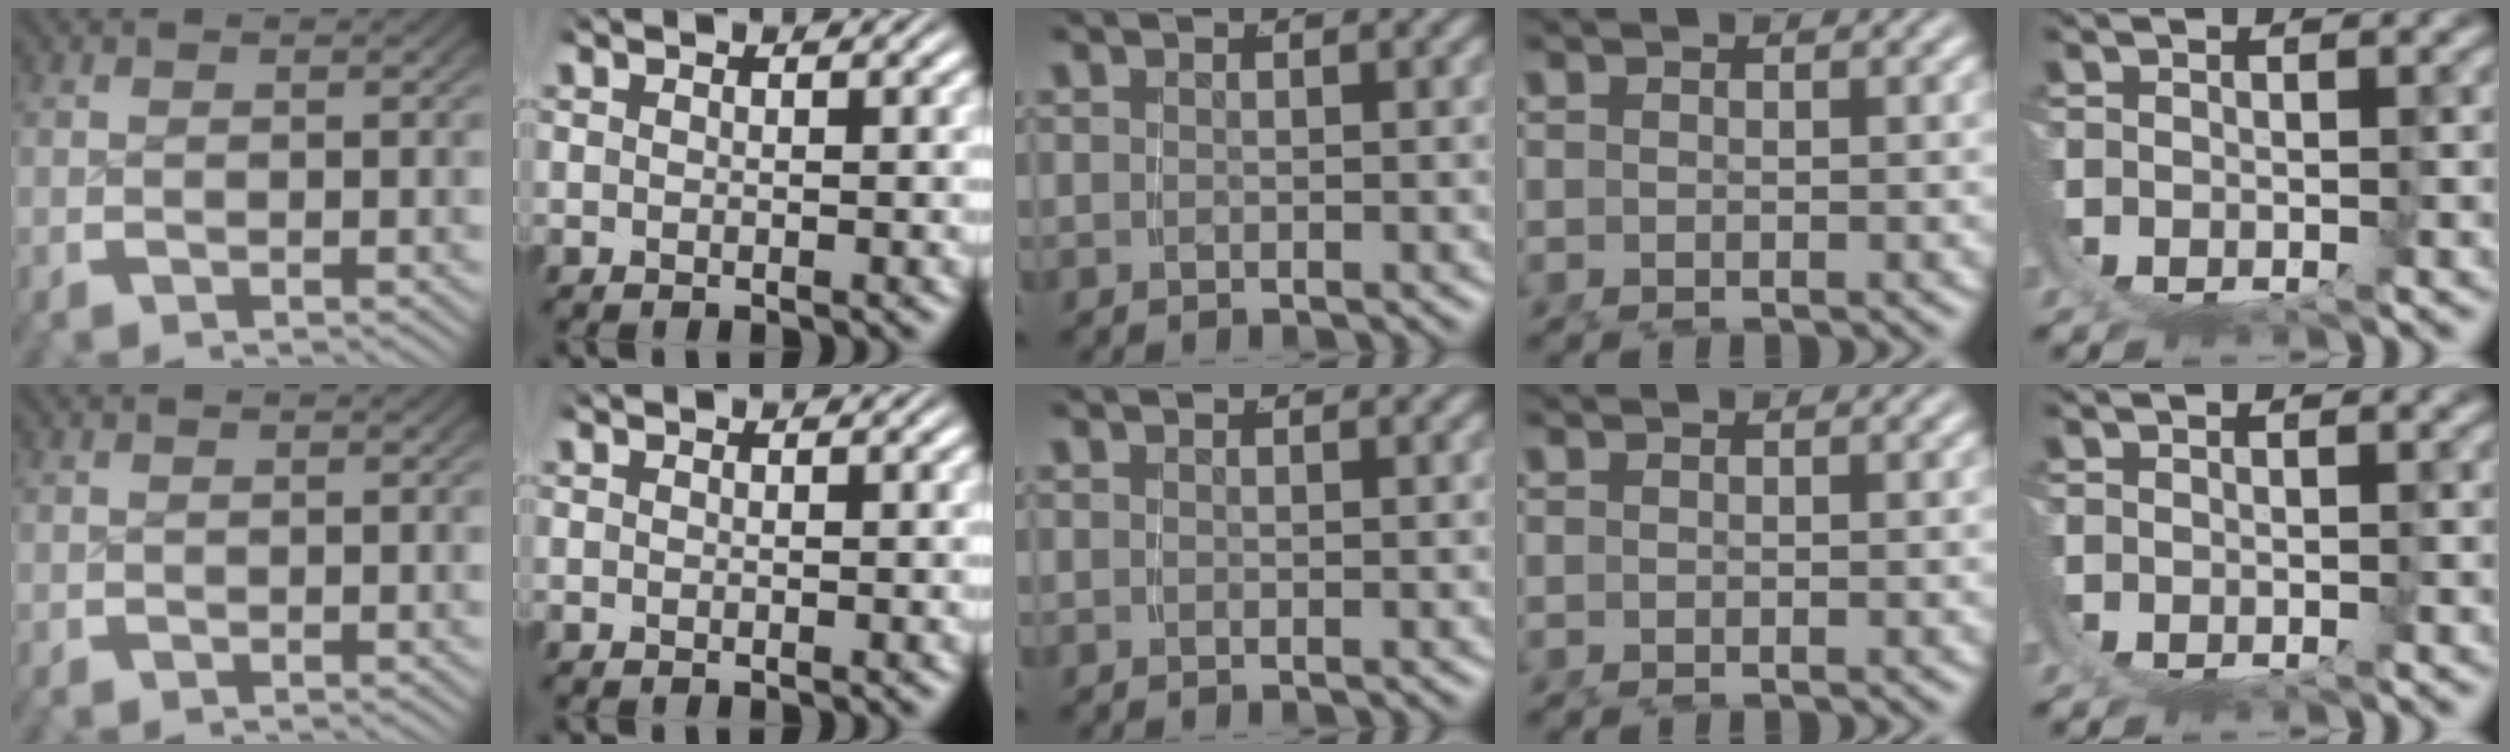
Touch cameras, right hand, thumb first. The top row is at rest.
{}